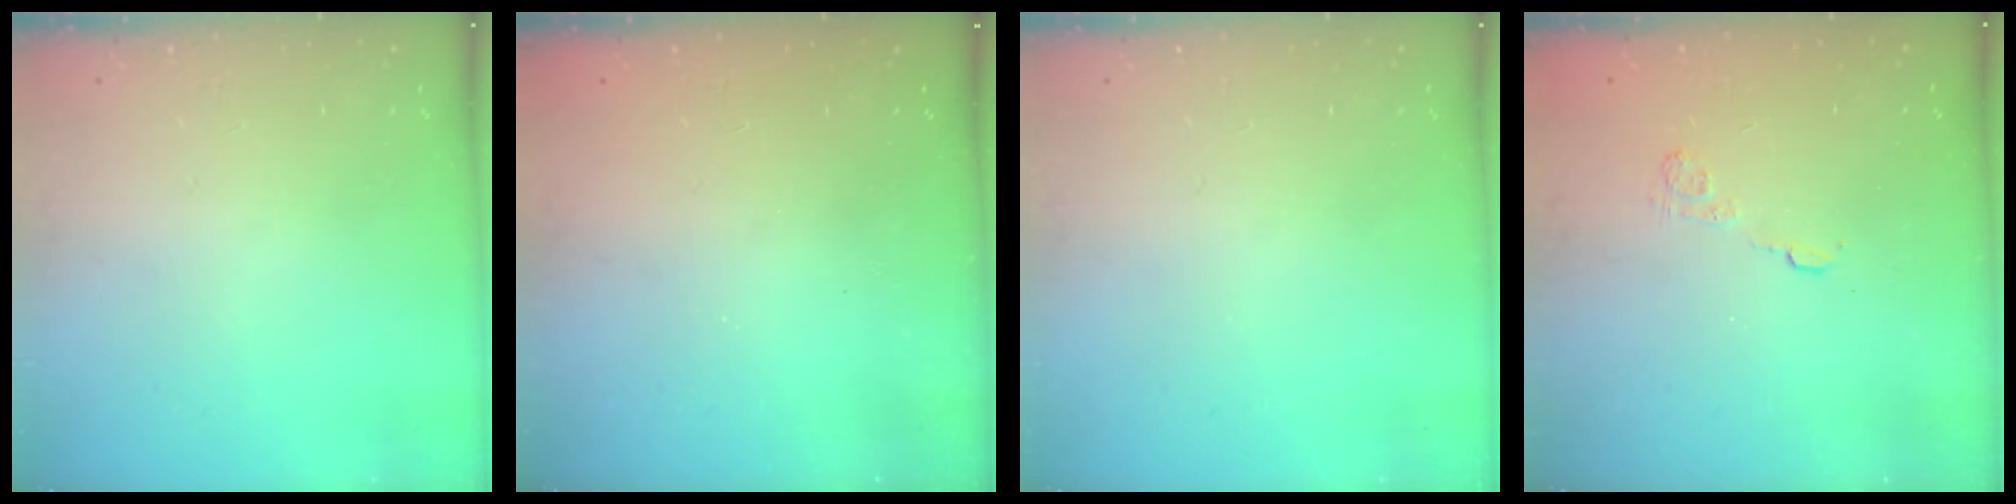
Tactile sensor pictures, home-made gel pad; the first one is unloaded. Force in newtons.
{"total": 2.2, "press": 2.1, "slide": 0.7}
{"total": 0.0}
{"total": 2.9, "press": 2.4, "slide": 1.5}